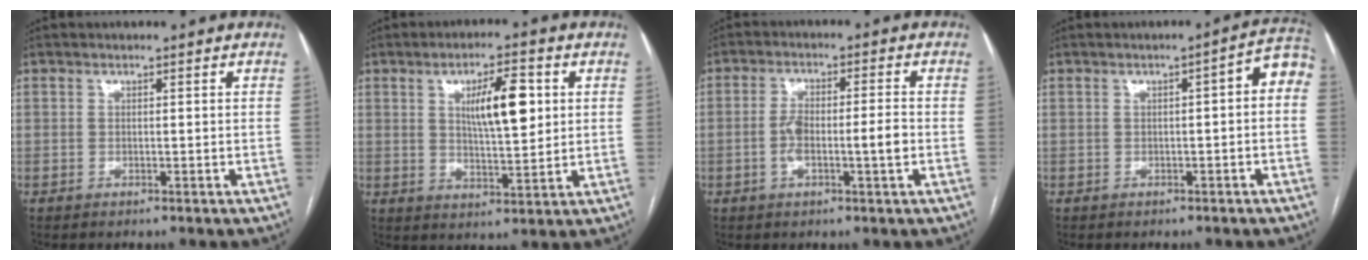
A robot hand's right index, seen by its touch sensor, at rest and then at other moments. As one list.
[{"total": 9.0, "force": [2.4, 2.3, 8.4], "torque": [-0.138, 0.004, 0.046]}, {"total": 6.3, "force": [-1.3, 1.0, 6.1], "torque": [-0.117, 0.012, -0.021]}, {"total": 4.8, "force": [0.2, 1.3, 4.6], "torque": [-0.050, 0.024, -0.001]}]